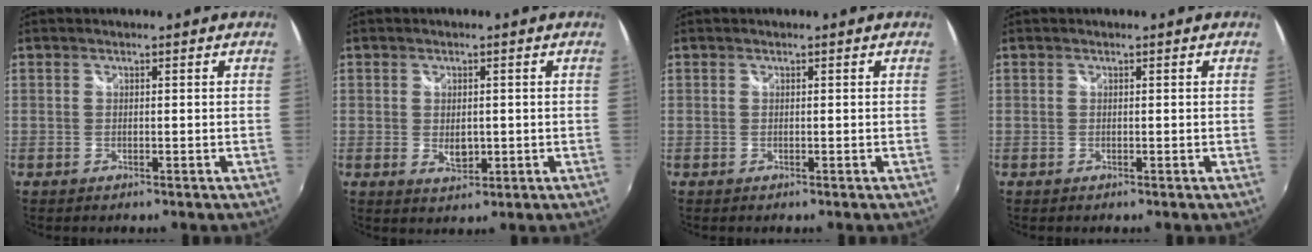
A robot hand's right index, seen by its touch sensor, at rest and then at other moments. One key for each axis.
{"total": 3.5, "fx": -0.4, "fy": 2.3, "fz": 2.5, "tx": -0.042, "ty": -0.007, "tz": -0.002}
{"total": 0.0}
{"total": 0.0}